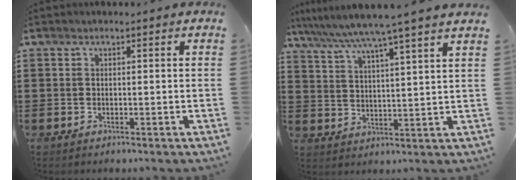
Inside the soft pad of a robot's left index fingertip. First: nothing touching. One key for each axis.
{"total": 6.5, "fx": 5.5, "fy": -1.4, "fz": 3.0, "tx": -0.079, "ty": -0.037, "tz": 0.090}